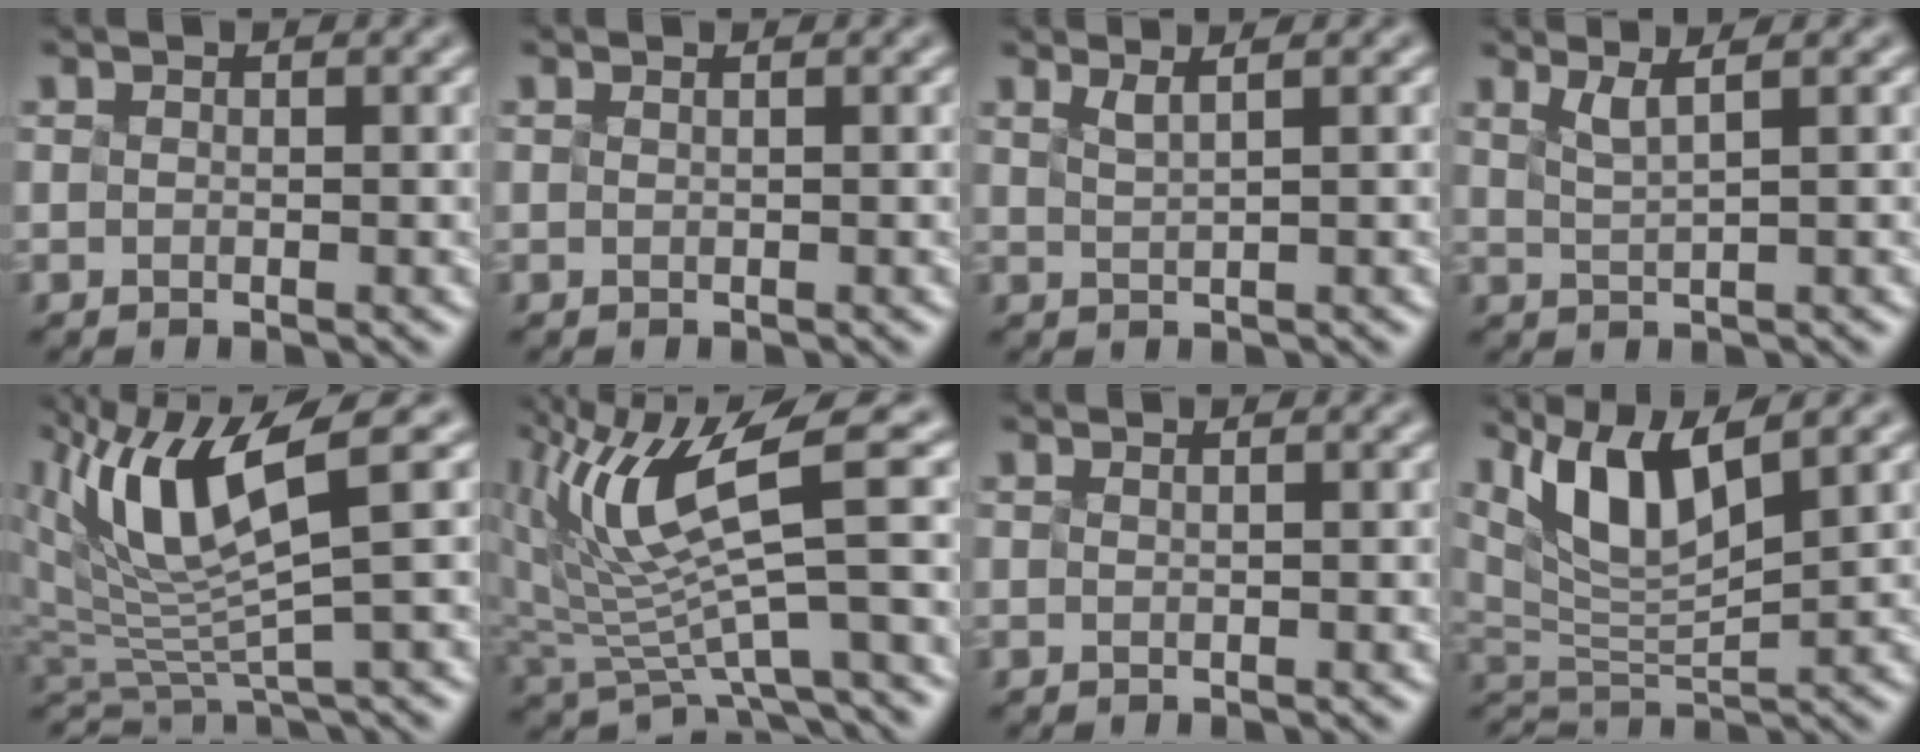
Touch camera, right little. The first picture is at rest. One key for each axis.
{"total": 1.1, "fx": 0.5, "fy": 0.7, "fz": 0.7, "tx": 0.000, "ty": 0.012, "tz": 0.001}
{"total": 0.9, "fx": 0.8, "fy": -0.1, "fz": 0.5, "tx": -0.007, "ty": 0.004, "tz": 0.018}
{"total": 1.1, "fx": 0.7, "fy": -0.5, "fz": 0.6, "tx": -0.016, "ty": -0.002, "tz": 0.038}
{"total": 5.7, "fx": 2.6, "fy": 1.2, "fz": 4.9, "tx": -0.127, "ty": -0.019, "tz": 0.079}
{"total": 7.2, "fx": 2.1, "fy": 2.2, "fz": 6.6, "tx": -0.158, "ty": -0.022, "tz": 0.076}
{"total": 1.4, "fx": 0.7, "fy": 0.8, "fz": 0.8, "tx": -0.003, "ty": 0.016, "tz": 0.005}
{"total": 5.4, "fx": 3.0, "fy": 1.0, "fz": 4.4, "tx": -0.103, "ty": 0.002, "tz": 0.084}